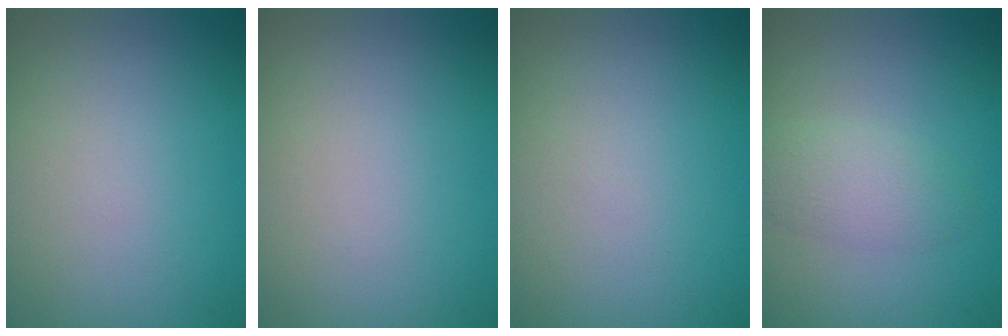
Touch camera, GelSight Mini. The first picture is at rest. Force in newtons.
{"total": 0.0}
{"total": 0.0}
{"total": 2.3, "press": 2.3, "slide": 0.1}